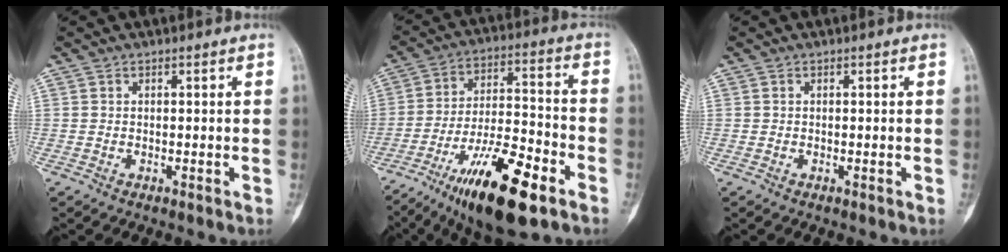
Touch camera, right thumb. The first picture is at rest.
{"total": 19.4, "force": [-10.8, 5.6, 15.0], "torque": [-0.267, 0.049, -0.185]}
{"total": 0.0}